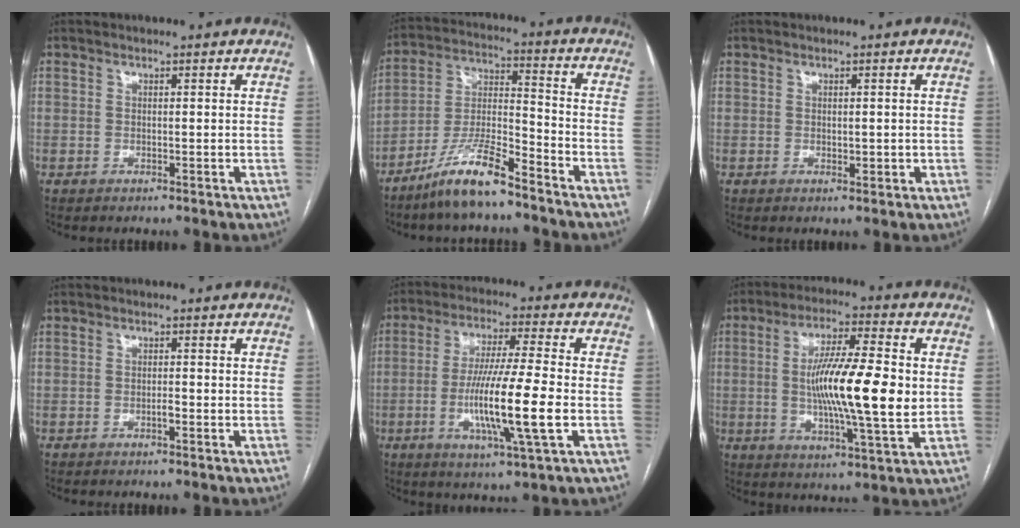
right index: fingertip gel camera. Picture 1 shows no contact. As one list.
[{"total": 11.0, "force": [-8.3, 1.3, 7.1], "torque": [-0.144, -0.009, -0.159]}, {"total": 1.4, "force": [-0.1, 0.7, 1.3], "torque": [-0.019, -0.003, 0.002]}, {"total": 1.0, "force": [-0.5, 0.2, 0.9], "torque": [-0.017, 0.001, -0.009]}, {"total": 13.4, "force": [-2.9, 0.1, 13.0], "torque": [-0.247, -0.015, -0.058]}, {"total": 15.3, "force": [0.4, 1.7, 15.2], "torque": [-0.266, -0.003, 0.001]}]